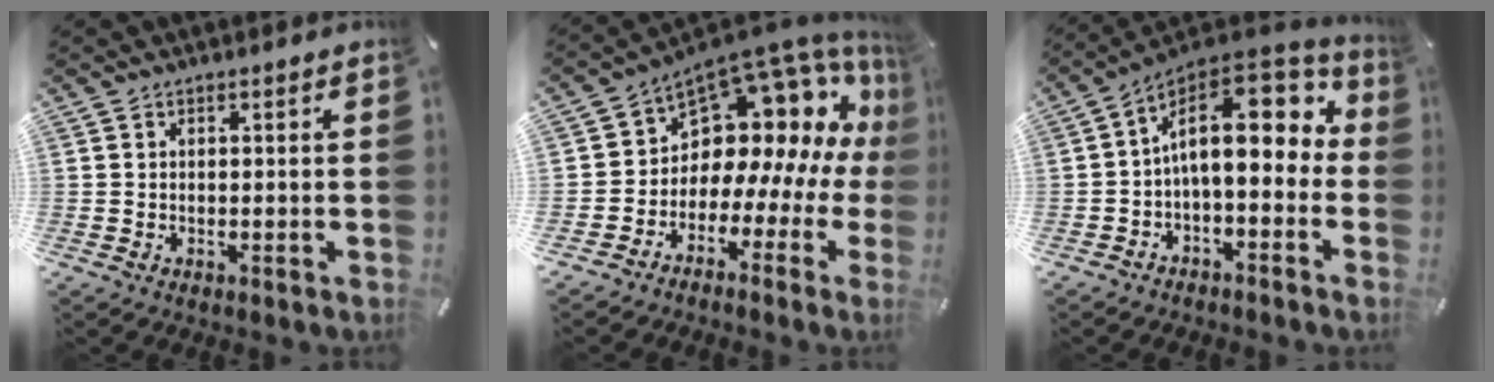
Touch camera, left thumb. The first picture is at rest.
{"total": 11.3, "force": [5.7, 7.9, 5.7], "torque": [-0.096, -0.075, 0.097]}
{"total": 17.0, "force": [3.6, 9.0, 13.9], "torque": [-0.212, -0.025, 0.064]}